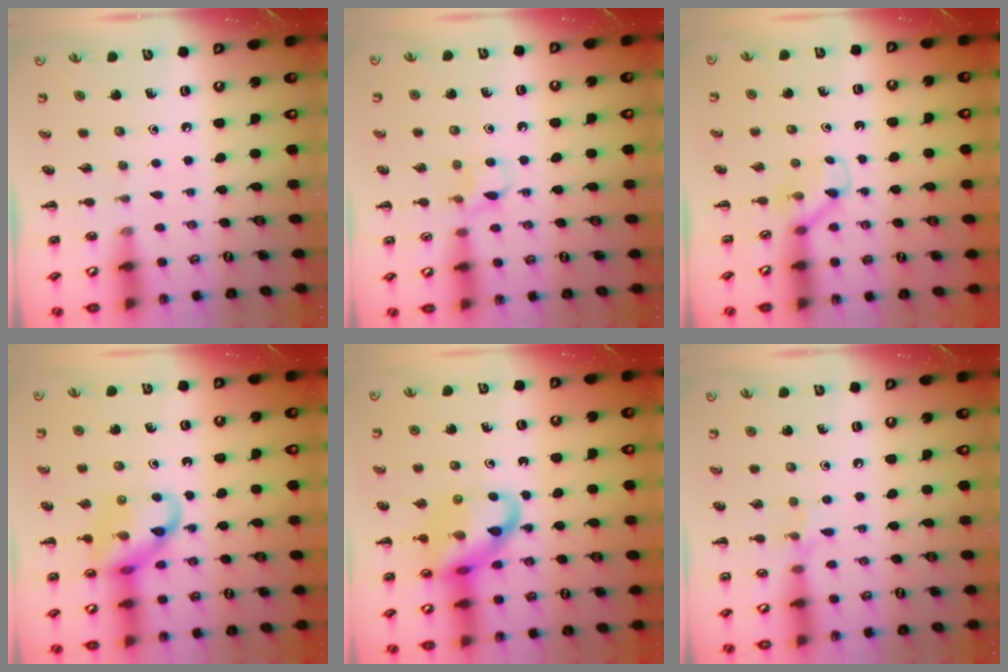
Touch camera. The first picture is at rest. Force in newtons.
{"total": 6.0, "press": 5.7, "slide": 1.9}
{"total": 3.1, "press": 2.9, "slide": 1.2}
{"total": 12.3, "press": 12.2, "slide": 1.2}
{"total": 14.4, "press": 14.2, "slide": 2.3}
{"total": 5.5, "press": 5.2, "slide": 1.8}